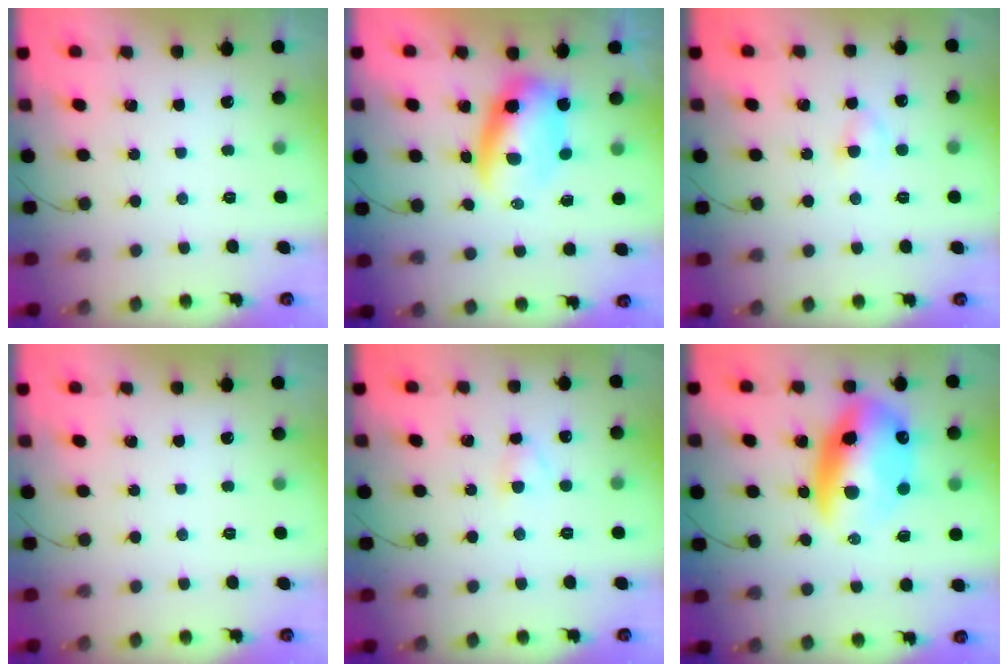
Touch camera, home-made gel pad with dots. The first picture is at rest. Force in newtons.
{"total": 6.7, "press": 6.5, "slide": 1.9}
{"total": 3.3, "press": 3.1, "slide": 1.3}
{"total": 0.0}
{"total": 2.8, "press": 2.6, "slide": 1.1}
{"total": 16.1, "press": 15.6, "slide": 3.8}